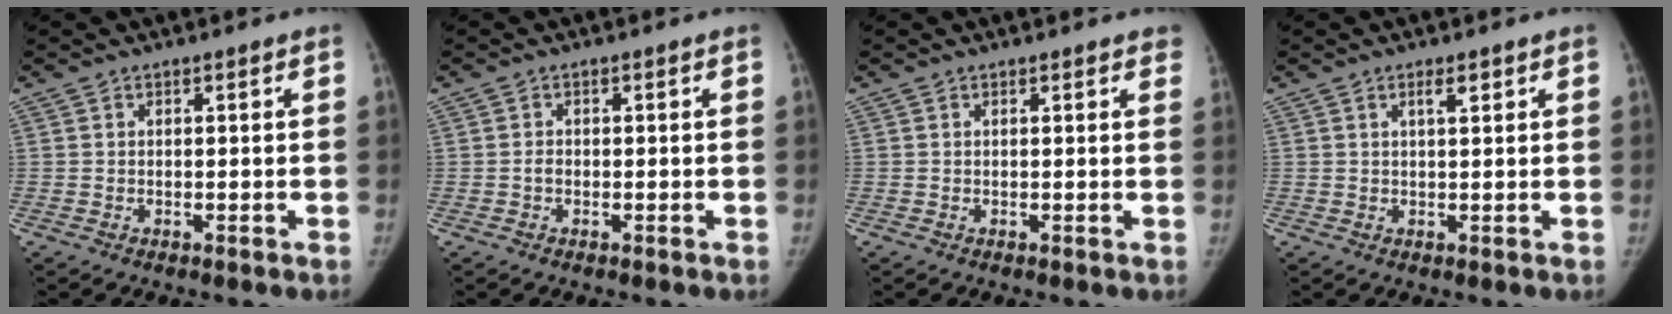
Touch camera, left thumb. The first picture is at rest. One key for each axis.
{"total": 1.1, "fx": -0.4, "fy": 0.8, "fz": 0.6, "tx": -0.004, "ty": 0.006, "tz": -0.009}
{"total": 1.7, "fx": 1.4, "fy": 0.7, "fz": 0.8, "tx": 0.005, "ty": -0.001, "tz": 0.006}
{"total": 2.3, "fx": 1.2, "fy": 0.6, "fz": 1.9, "tx": -0.028, "ty": -0.005, "tz": 0.020}